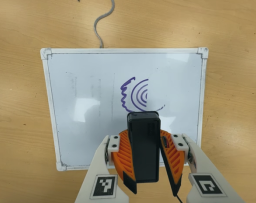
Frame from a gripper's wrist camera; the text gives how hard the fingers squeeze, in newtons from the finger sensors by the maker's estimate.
{"total": 12.2, "left": 11.7, "right": 12.7}